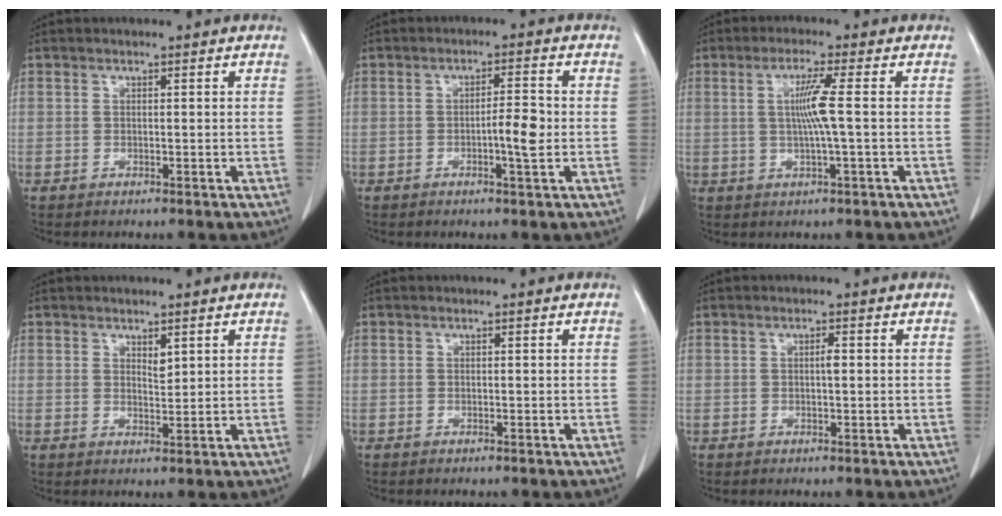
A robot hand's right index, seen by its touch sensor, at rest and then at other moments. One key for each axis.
{"total": 4.2, "fx": -0.8, "fy": 0.4, "fz": 4.1, "tx": -0.064, "ty": 0.000, "tz": -0.012}
{"total": 5.1, "fx": 0.4, "fy": -0.9, "fz": 5.0, "tx": -0.096, "ty": -0.002, "tz": 0.009}
{"total": 1.7, "fx": 1.0, "fy": 0.6, "fz": 1.2, "tx": -0.022, "ty": -0.006, "tz": 0.021}
{"total": 0.0}
{"total": 1.0, "fx": 0.1, "fy": 0.2, "fz": 1.0, "tx": -0.017, "ty": 0.002, "tz": 0.001}